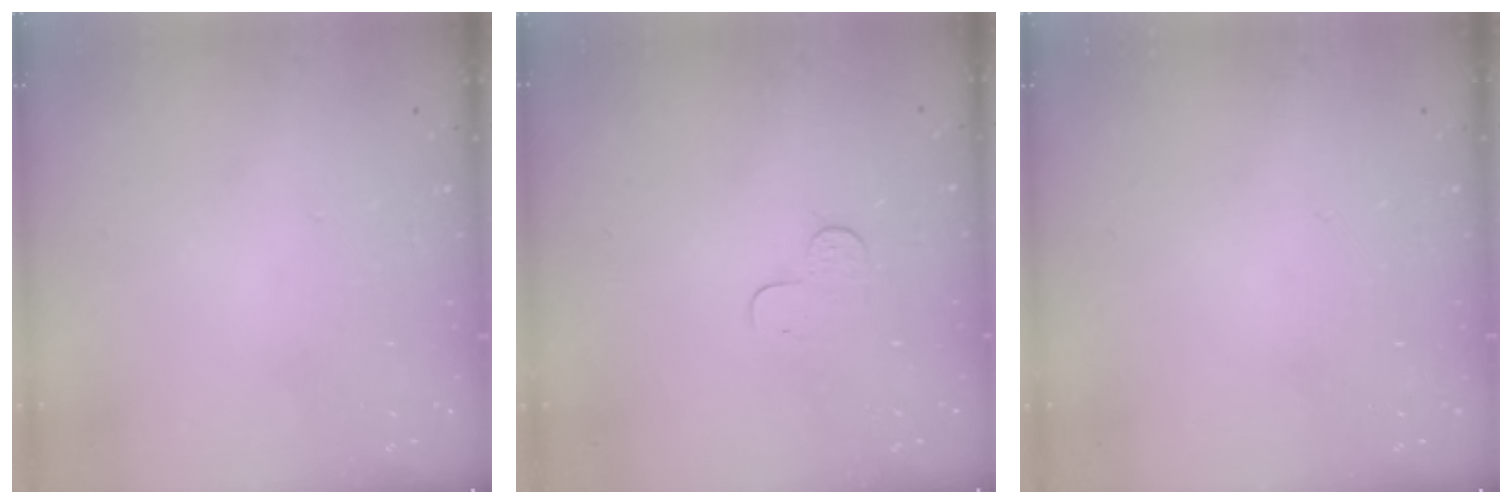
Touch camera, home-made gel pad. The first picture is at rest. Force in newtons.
{"total": 3.1, "press": 3.1, "slide": 0.3}
{"total": 0.0}